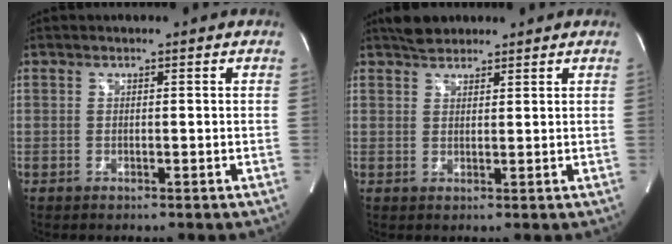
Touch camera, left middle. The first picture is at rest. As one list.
[{"total": 3.3, "force": [2.9, 1.3, 0.8], "torque": [-0.022, 0.015, 0.050]}]